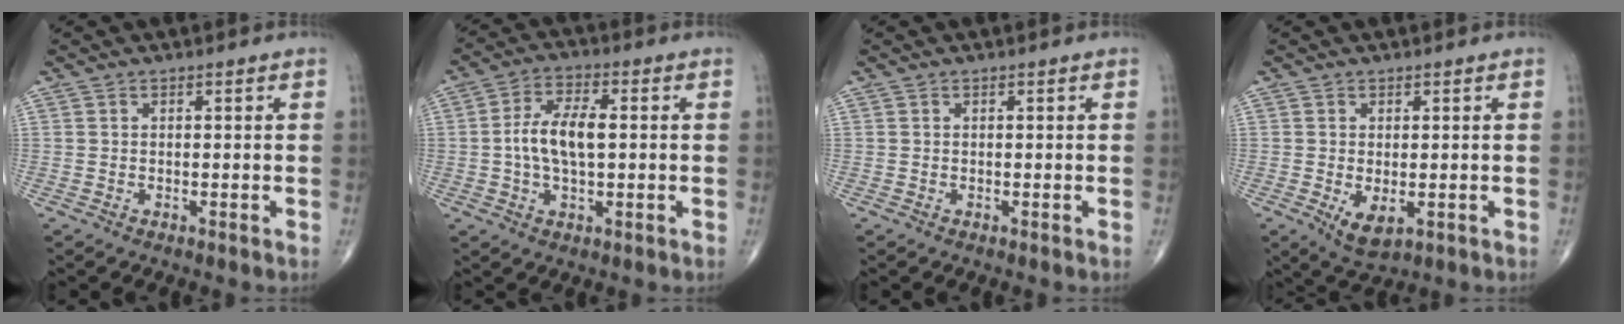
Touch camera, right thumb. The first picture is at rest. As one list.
[{"total": 9.0, "force": [0.2, 4.3, 7.9], "torque": [-0.157, 0.013, -0.001]}, {"total": 0.0}, {"total": 4.7, "force": [-1.0, 2.4, 3.9], "torque": [-0.063, -0.012, -0.007]}]